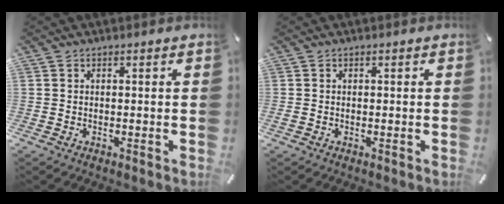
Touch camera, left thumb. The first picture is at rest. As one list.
[{"total": 0.7, "force": [-0.1, 0.3, 0.7], "torque": [-0.012, 0.002, -0.003]}]